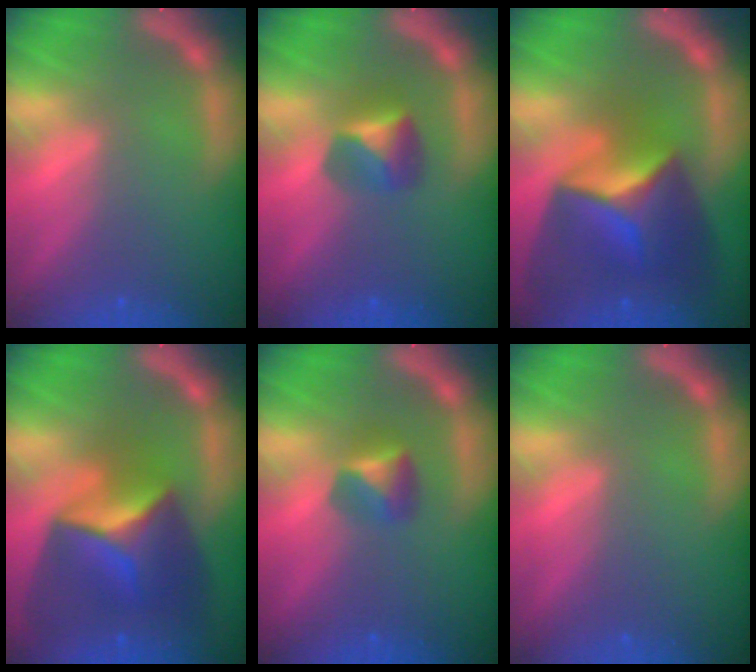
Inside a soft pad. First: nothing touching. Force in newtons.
{"total": 2.9}
{"total": 10.0}
{"total": 9.4}
{"total": 2.4}
{"total": 0.0}